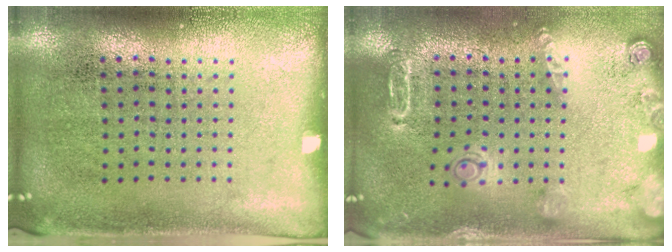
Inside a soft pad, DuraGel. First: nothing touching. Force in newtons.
{"total": 1.8, "press": 1.8, "slide": 0.1}